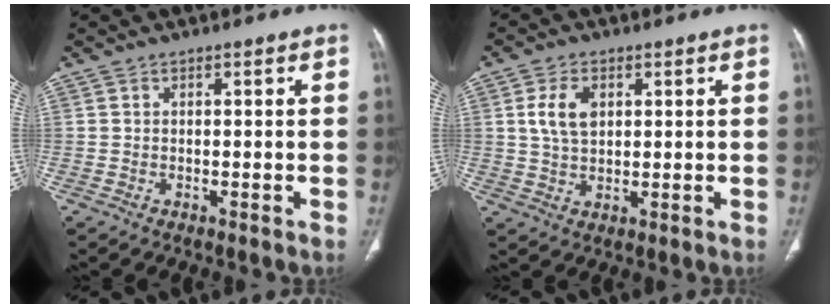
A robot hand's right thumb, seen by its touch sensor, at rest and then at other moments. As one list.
[{"total": 6.0, "force": [1.7, 3.7, 4.4], "torque": [-0.080, -0.003, 0.034]}]